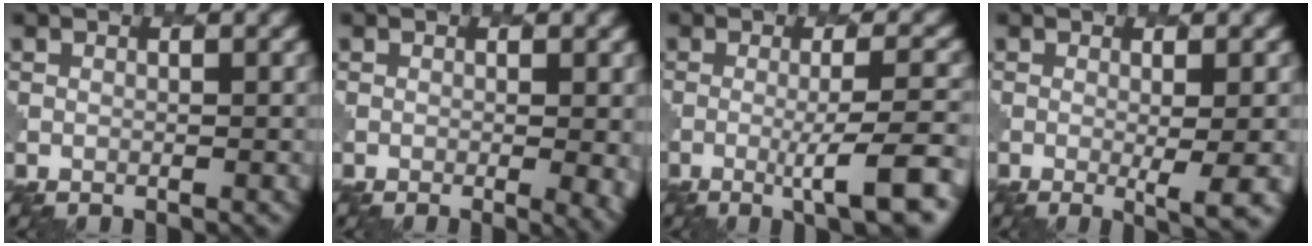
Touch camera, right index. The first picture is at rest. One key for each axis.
{"total": 4.1, "fx": -0.6, "fy": 1.6, "fz": 3.7, "tx": -0.038, "ty": -0.006, "tz": -0.003}
{"total": 5.8, "fx": -1.9, "fy": 0.7, "fz": 5.4, "tx": -0.080, "ty": 0.005, "tz": -0.041}
{"total": 4.4, "fx": -0.7, "fy": 0.9, "fz": 4.3, "tx": -0.065, "ty": -0.009, "tz": -0.010}